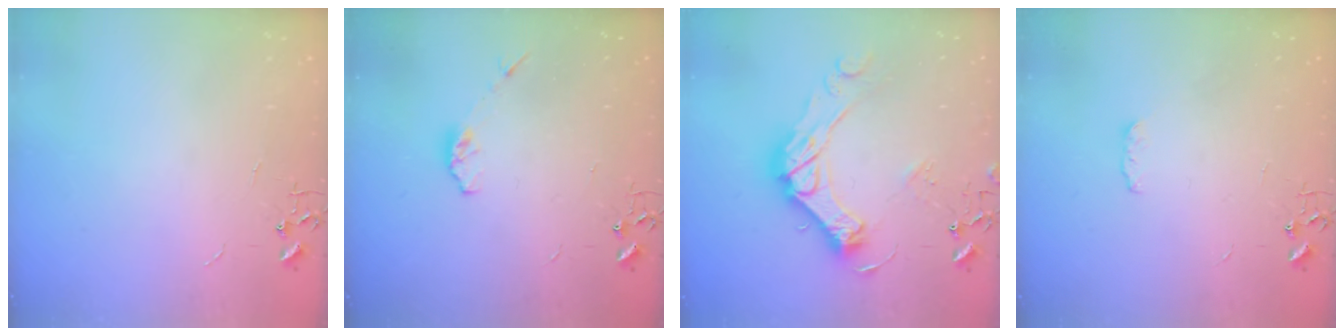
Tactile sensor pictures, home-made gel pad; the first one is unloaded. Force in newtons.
{"total": 4.3, "press": 4.1, "slide": 1.1}
{"total": 18.7, "press": 18.6, "slide": 1.4}
{"total": 4.0, "press": 4.0, "slide": 0.6}